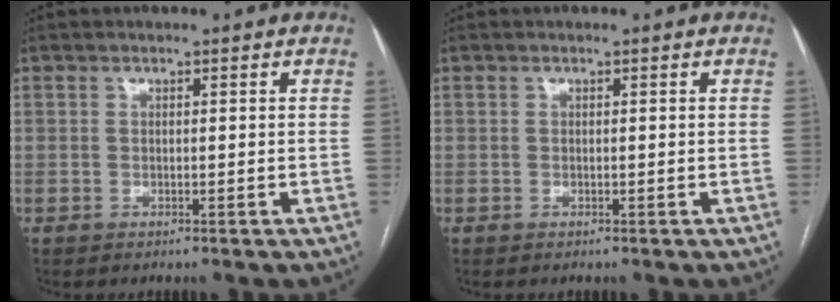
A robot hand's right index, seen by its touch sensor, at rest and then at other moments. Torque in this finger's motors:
{"motor_torque": [0.00, 0.00, 0.00, 0.00]}